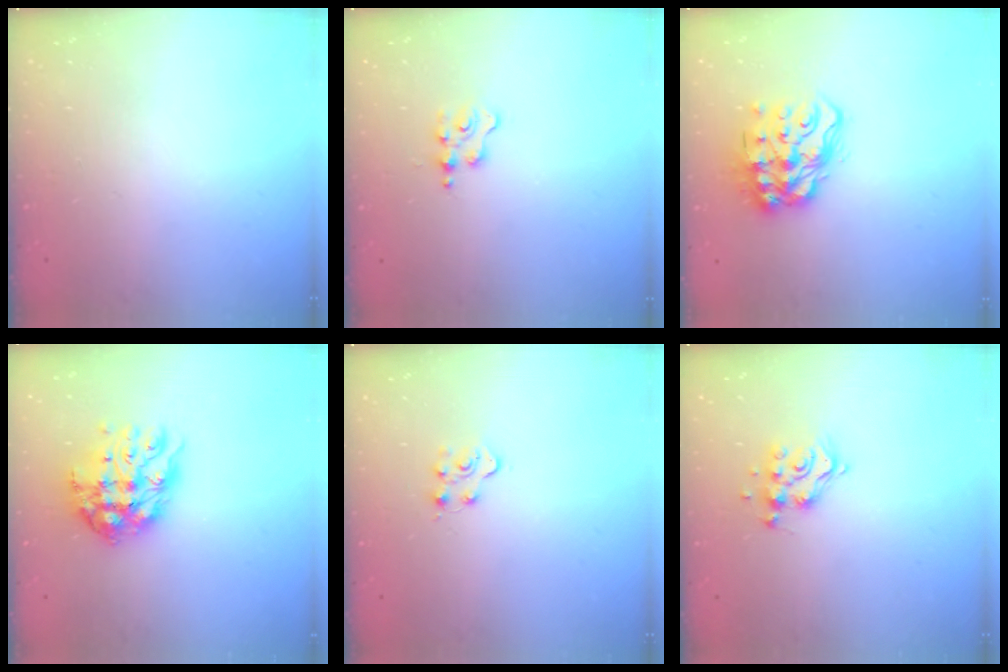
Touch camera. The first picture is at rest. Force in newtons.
{"total": 2.5, "press": 2.5, "slide": 0.3}
{"total": 14.8, "press": 14.8, "slide": 1.3}
{"total": 14.3, "press": 14.2, "slide": 1.2}
{"total": 4.4, "press": 4.4, "slide": 0.6}
{"total": 10.5, "press": 10.5, "slide": 0.9}